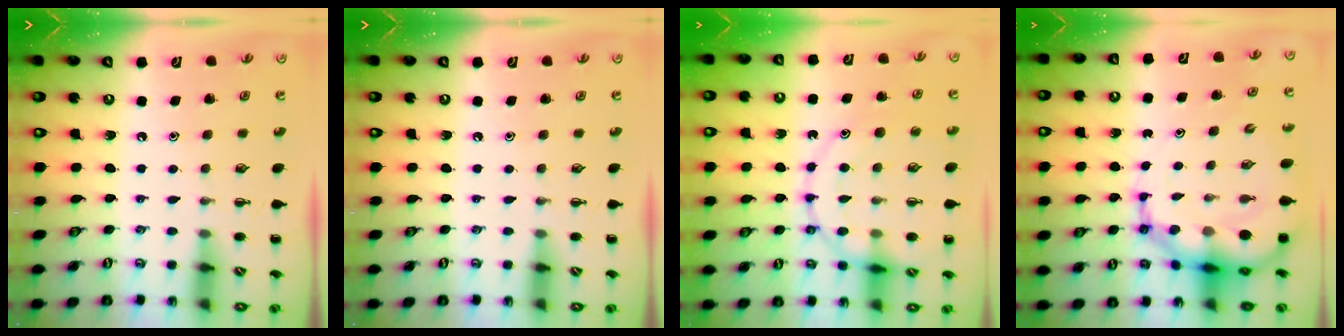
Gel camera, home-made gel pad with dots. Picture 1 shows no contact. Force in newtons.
{"total": 0.0}
{"total": 15.6, "press": 15.5, "slide": 1.9}
{"total": 14.5, "press": 13.9, "slide": 4.1}